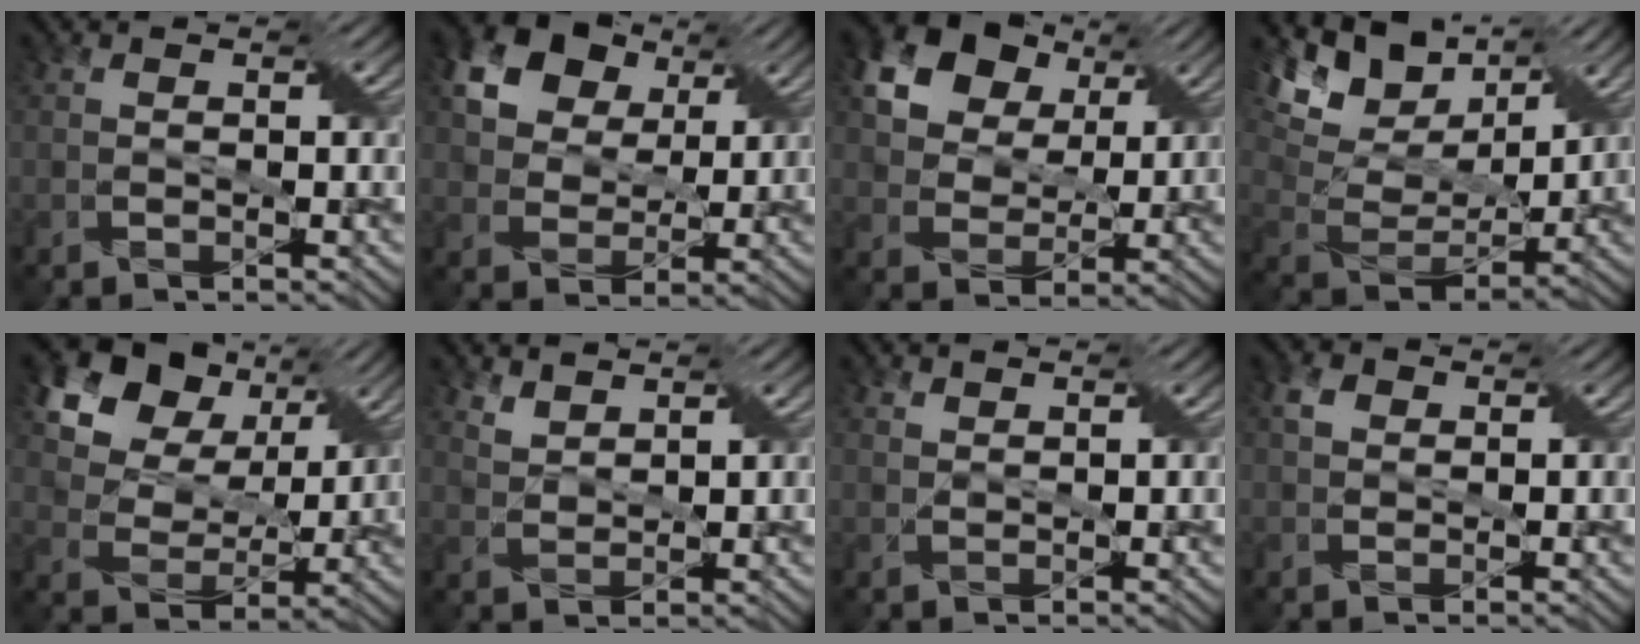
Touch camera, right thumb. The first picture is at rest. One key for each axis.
{"total": 14.0, "fx": 7.1, "fy": 9.9, "fz": 7.0, "tx": -0.181, "ty": 0.030, "tz": 0.143}
{"total": 16.1, "fx": 8.2, "fy": 11.3, "fz": 8.1, "tx": -0.209, "ty": 0.041, "tz": 0.175}
{"total": 13.5, "fx": 7.6, "fy": 7.5, "fz": 8.3, "tx": -0.191, "ty": 0.014, "tz": 0.124}
{"total": 14.1, "fx": 7.1, "fy": 9.6, "fz": 7.4, "tx": -0.185, "ty": 0.038, "tz": 0.122}
{"total": 3.1, "fx": 2.6, "fy": 1.1, "fz": 1.2, "tx": -0.032, "ty": -0.009, "tz": 0.069}
{"total": 1.3, "fx": 1.2, "fy": 0.4, "fz": 0.3, "tx": -0.014, "ty": 0.001, "tz": 0.028}
{"total": 2.0, "fx": 0.9, "fy": 1.6, "fz": 0.9, "tx": -0.024, "ty": 0.005, "tz": 0.015}